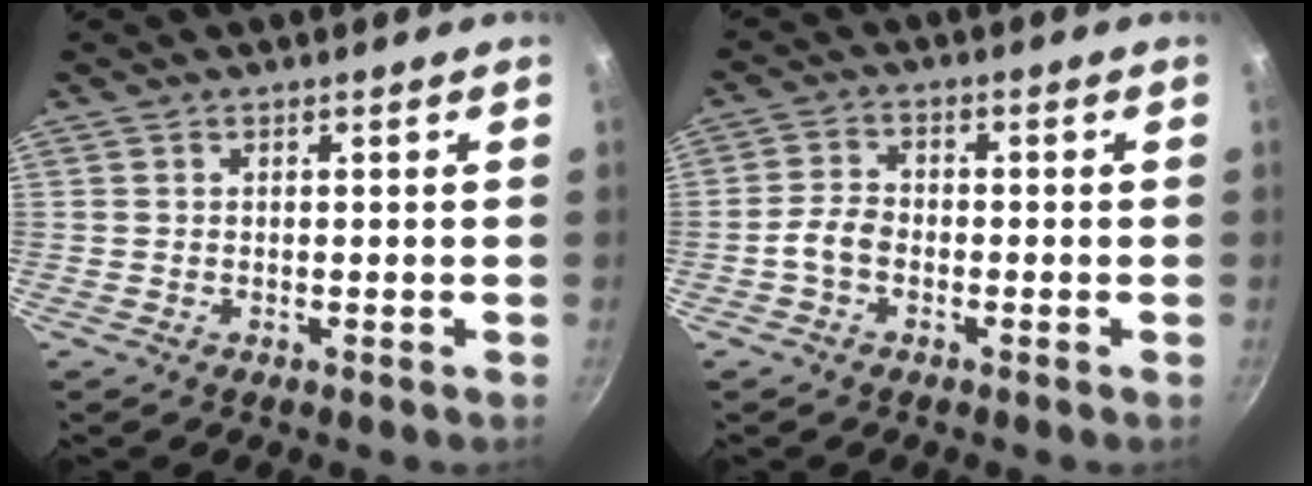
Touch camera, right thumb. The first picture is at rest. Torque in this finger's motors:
{"motor_torque": [0.22, -0.05, 0.43, -0.64, 0.02]}